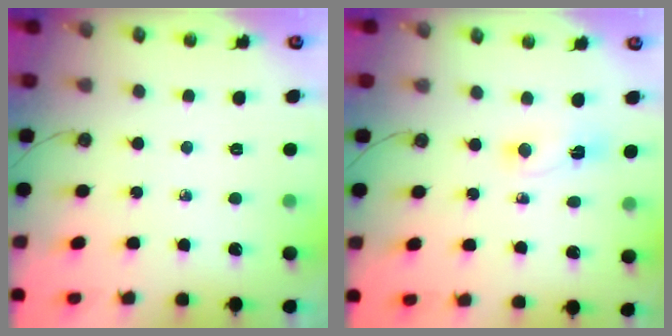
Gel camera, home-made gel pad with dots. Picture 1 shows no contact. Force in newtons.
{"total": 2.6, "press": 2.6, "slide": 0.6}